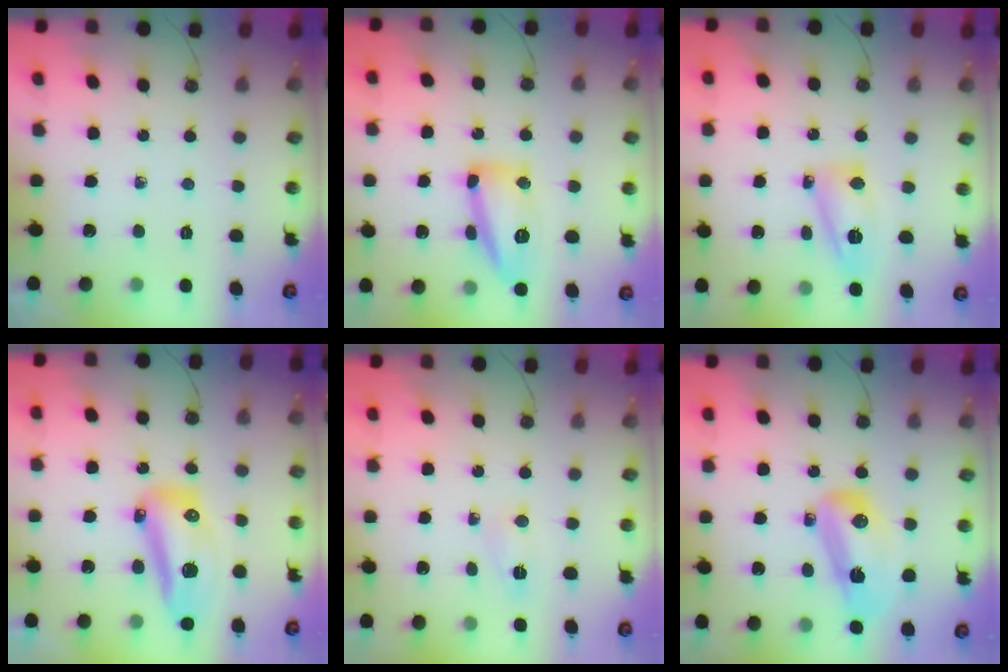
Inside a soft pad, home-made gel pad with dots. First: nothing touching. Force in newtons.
{"total": 13.2, "press": 13.2, "slide": 1.3}
{"total": 10.8, "press": 10.8, "slide": 1.0}
{"total": 16.2, "press": 15.0, "slide": 6.1}
{"total": 2.7, "press": 2.7, "slide": 0.4}
{"total": 12.7, "press": 10.9, "slide": 6.4}